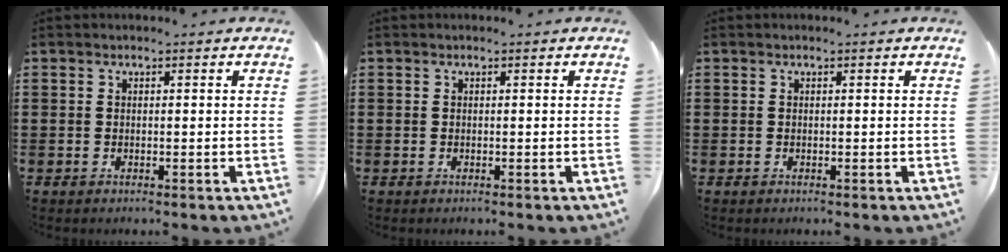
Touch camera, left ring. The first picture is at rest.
{"total": 0.0}
{"total": 0.0}